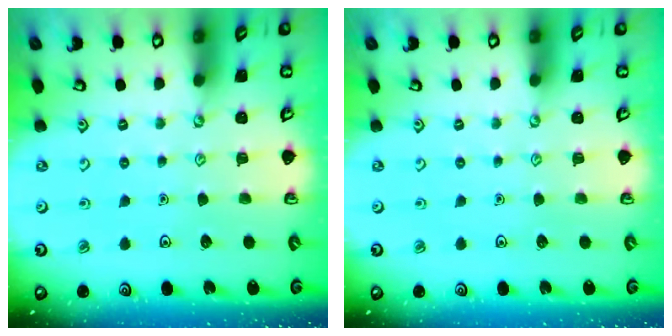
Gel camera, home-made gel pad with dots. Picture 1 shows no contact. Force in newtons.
{"total": 0.0}